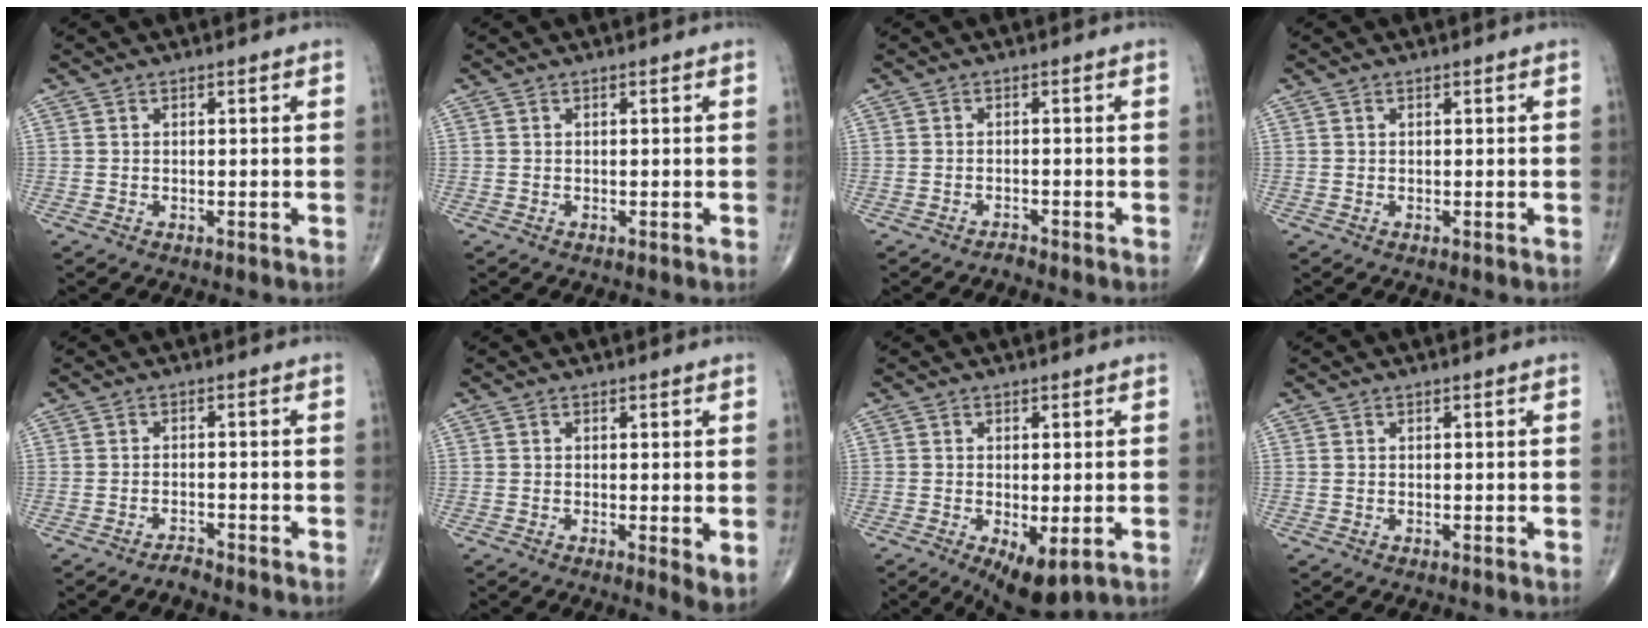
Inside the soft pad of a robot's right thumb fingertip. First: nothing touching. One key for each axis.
{"total": 0.0}
{"total": 1.1, "fx": -1.1, "fy": 0.2, "fz": 0.1, "tx": -0.006, "ty": 0.005, "tz": -0.020}
{"total": 0.0}
{"total": 1.7, "fx": -1.6, "fy": 0.2, "fz": 0.3, "tx": -0.009, "ty": 0.006, "tz": -0.030}
{"total": 3.5, "fx": -0.3, "fy": 1.0, "fz": 3.3, "tx": -0.053, "ty": -0.014, "tz": -0.008}
{"total": 7.1, "fx": -2.3, "fy": 2.8, "fz": 6.1, "tx": -0.096, "ty": -0.016, "tz": -0.027}
{"total": 0.0}